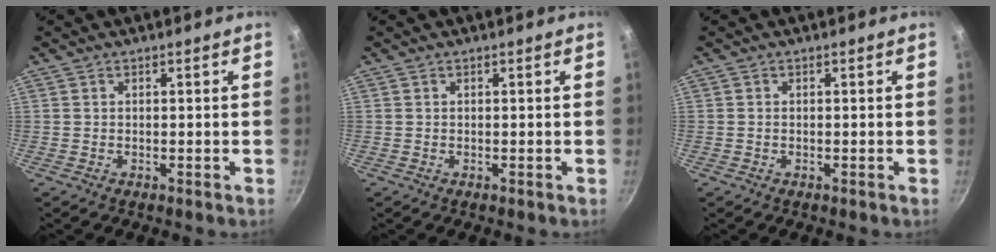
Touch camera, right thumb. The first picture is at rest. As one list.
[{"total": 0.0}, {"total": 0.0}]